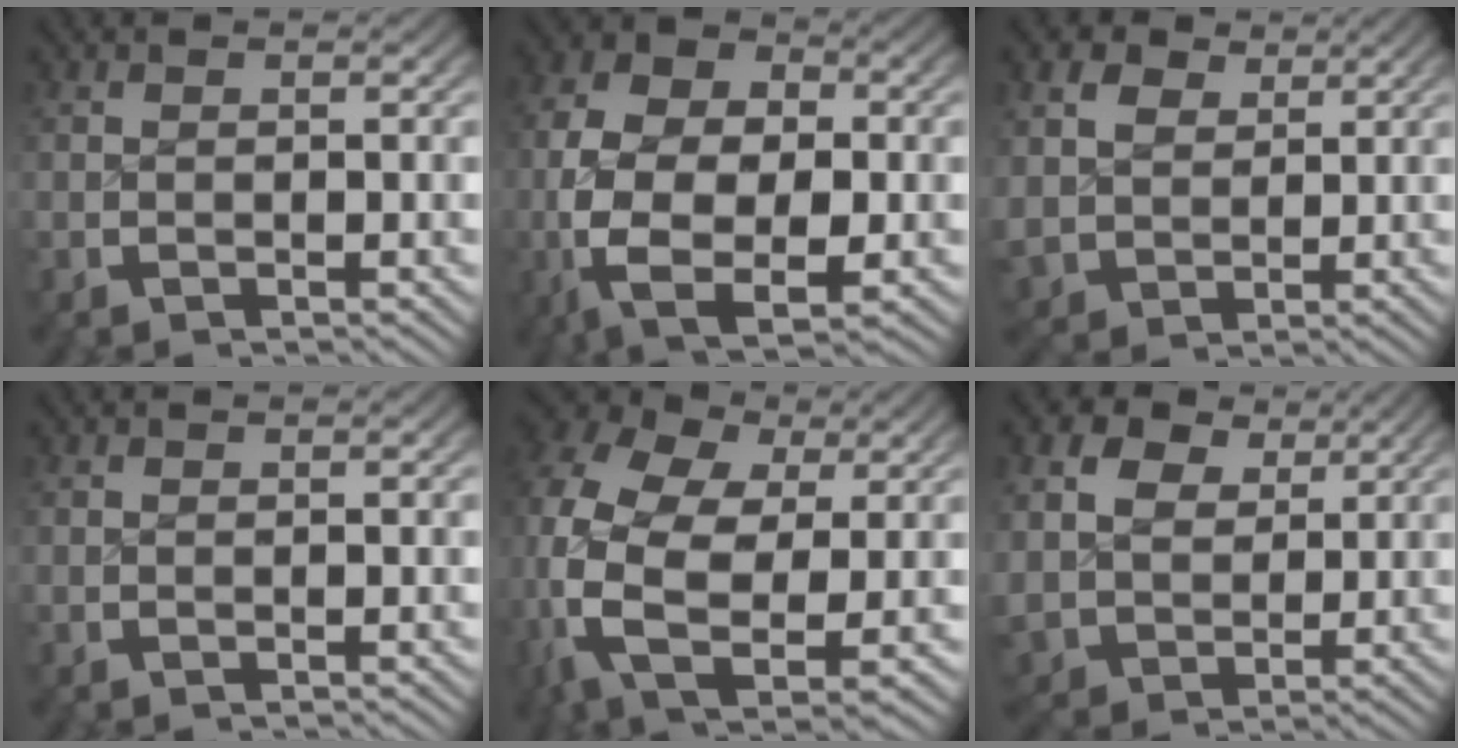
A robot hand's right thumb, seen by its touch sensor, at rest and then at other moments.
{"total": 12.6, "force": [-2.3, 8.5, 9.0], "torque": [-0.210, -0.054, -0.017]}
{"total": 4.9, "force": [1.9, 4.1, 2.0], "torque": [-0.045, -0.015, 0.043]}
{"total": 0.0}
{"total": 14.3, "force": [0.4, 10.0, 10.2], "torque": [-0.242, -0.054, 0.017]}
{"total": 7.2, "force": [2.0, 6.0, 3.4], "torque": [-0.090, -0.032, 0.049]}